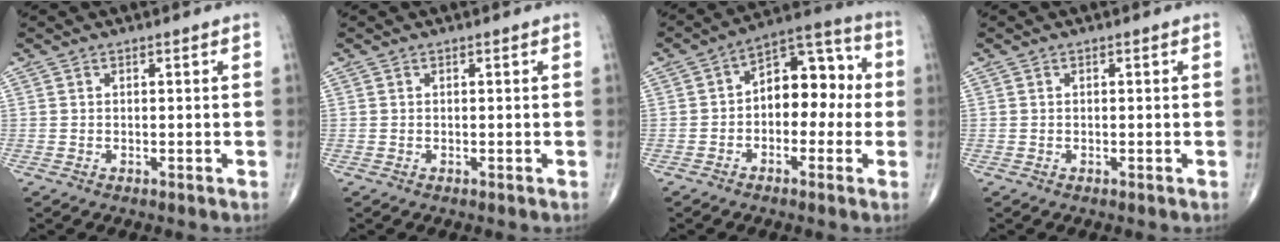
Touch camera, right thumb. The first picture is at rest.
{"total": 0.0}
{"total": 11.7, "force": [-0.4, 7.3, 9.2], "torque": [-0.095, 0.043, -0.021]}
{"total": 0.0}